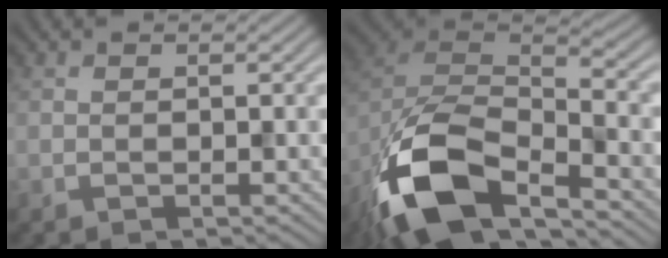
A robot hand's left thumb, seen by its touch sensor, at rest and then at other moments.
{"total": 15.0, "force": [-8.7, 6.7, 10.2], "torque": [-0.230, -0.027, -0.173]}